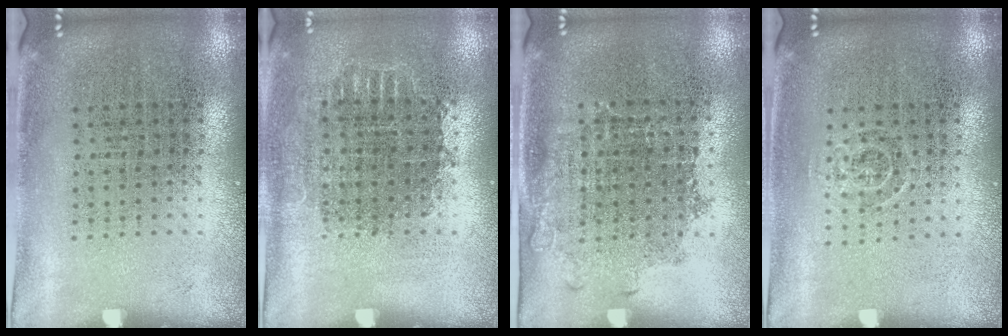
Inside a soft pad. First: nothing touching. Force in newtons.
{"total": 0.8, "press": 0.7, "slide": 0.3}
{"total": 1.1, "press": 0.9, "slide": 0.6}
{"total": 0.8, "press": 0.5, "slide": 0.6}